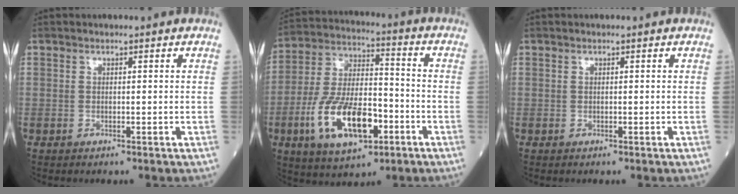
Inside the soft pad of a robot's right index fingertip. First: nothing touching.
{"total": 17.0, "force": [-6.5, 7.0, 14.1], "torque": [-0.288, 0.002, -0.108]}
{"total": 0.0}